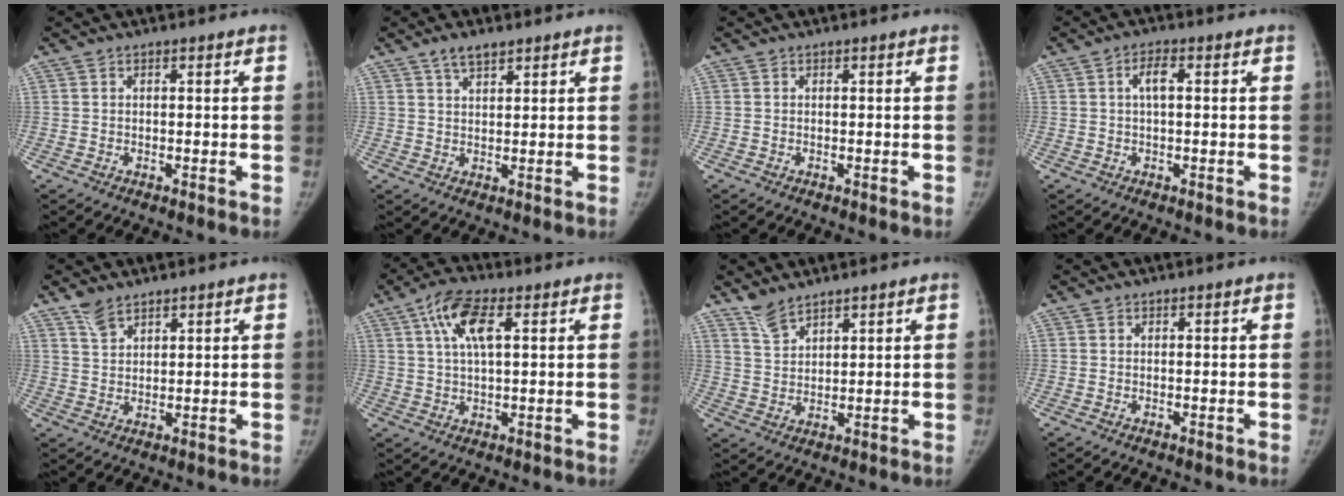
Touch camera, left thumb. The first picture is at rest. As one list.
[{"total": 4.1, "force": [3.0, 1.6, 2.3], "torque": [-0.035, -0.013, 0.055]}, {"total": 0.0}, {"total": 3.2, "force": [0.6, 1.3, 2.9], "torque": [-0.056, 0.009, 0.008]}, {"total": 4.0, "force": [3.1, 1.9, 1.6], "torque": [-0.024, -0.012, 0.066]}, {"total": 10.6, "force": [3.9, 4.3, 8.9], "torque": [-0.176, 0.011, 0.068]}, {"total": 4.5, "force": [3.8, 1.6, 1.7], "torque": [-0.025, -0.020, 0.082]}, {"total": 0.0}]